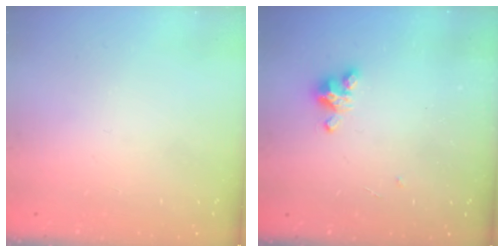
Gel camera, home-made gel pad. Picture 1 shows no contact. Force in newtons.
{"total": 5.5, "press": 5.5, "slide": 0.4}